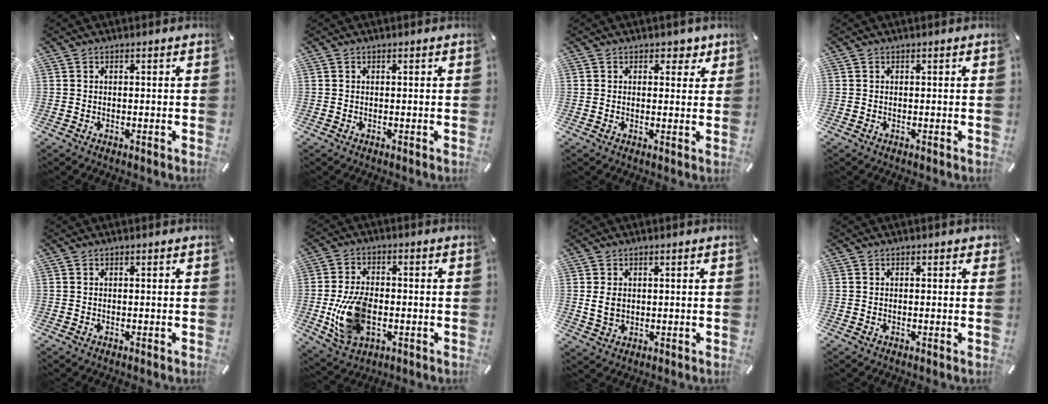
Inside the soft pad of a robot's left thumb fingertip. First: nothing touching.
{"total": 0.0}
{"total": 3.1, "force": [1.5, 2.4, 1.2], "torque": [0.003, -0.004, 0.019]}
{"total": 0.0}
{"total": 0.0}
{"total": 13.2, "force": [-2.7, 8.2, 9.9], "torque": [-0.207, -0.003, -0.044]}
{"total": 3.9, "force": [0.5, 3.0, 2.5], "torque": [-0.048, 0.000, 0.007]}
{"total": 0.6, "force": [0.0, 0.4, 0.5], "torque": [0.007, -0.004, -0.004]}